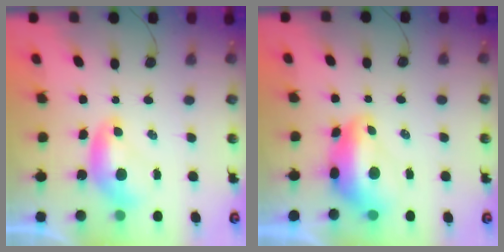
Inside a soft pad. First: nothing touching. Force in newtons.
{"total": 2.9, "press": 2.9, "slide": 0.7}